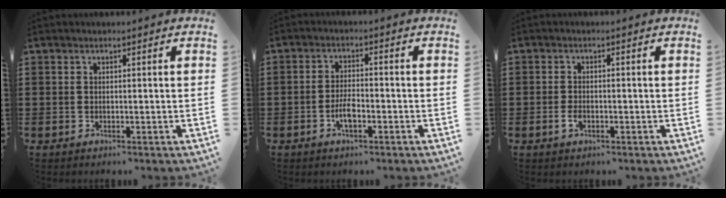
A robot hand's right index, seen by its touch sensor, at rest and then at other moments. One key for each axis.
{"total": 3.8, "fx": -1.5, "fy": 1.4, "fz": 3.2, "tx": -0.070, "ty": 0.000, "tz": -0.032}
{"total": 1.8, "fx": -0.7, "fy": 1.0, "fz": 1.3, "tx": -0.033, "ty": -0.002, "tz": -0.016}